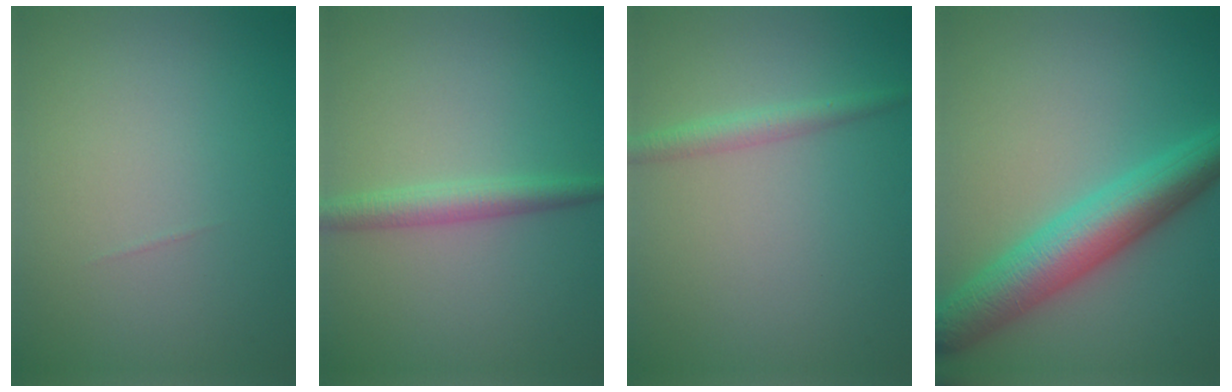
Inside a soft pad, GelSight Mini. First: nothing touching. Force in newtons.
{"total": 2.5, "press": 2.5, "slide": 0.1}
{"total": 1.9, "press": 1.9, "slide": 0.0}
{"total": 7.2, "press": 7.2, "slide": 0.1}